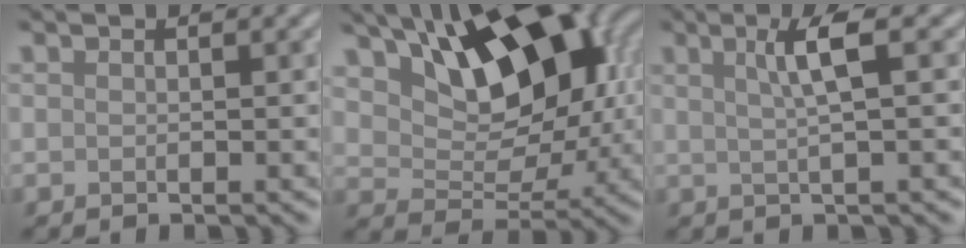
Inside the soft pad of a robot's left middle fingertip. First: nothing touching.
{"total": 11.2, "force": [4.1, 6.1, 8.5], "torque": [-0.132, 0.011, 0.073]}
{"total": 3.0, "force": [0.6, 0.4, 2.9], "torque": [-0.048, 0.009, 0.016]}